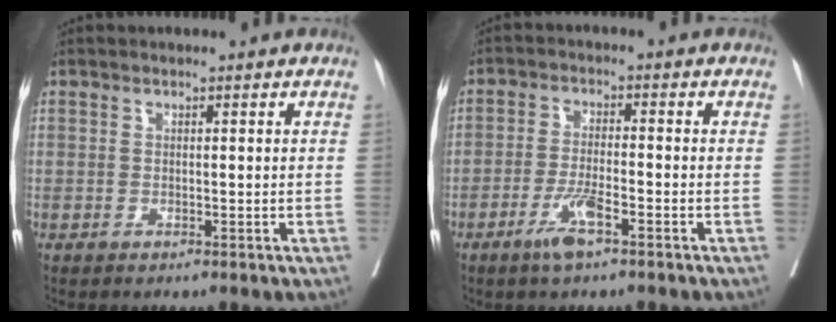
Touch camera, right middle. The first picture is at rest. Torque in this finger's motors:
{"motor_torque": [0.96, -0.72, 0.51, 0.12]}